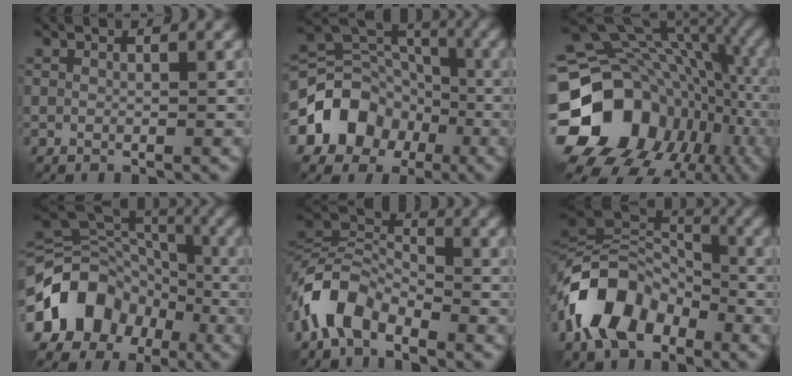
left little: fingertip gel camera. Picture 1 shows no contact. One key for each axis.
{"total": 7.7, "fx": -3.3, "fy": 6.1, "fz": 3.2, "tx": -0.037, "ty": 0.014, "tz": -0.072}
{"total": 19.3, "fx": -4.4, "fy": 15.8, "fz": 10.2, "tx": -0.200, "ty": -0.015, "tz": -0.055}
{"total": 11.4, "fx": -5.2, "fy": 8.9, "fz": 4.9, "tx": -0.102, "ty": 0.012, "tz": -0.108}
{"total": 6.2, "fx": -3.9, "fy": 3.5, "fz": 3.4, "tx": -0.061, "ty": 0.005, "tz": -0.090}
{"total": 10.3, "fx": -5.2, "fy": 6.5, "fz": 6.1, "tx": -0.109, "ty": 0.009, "tz": -0.114}